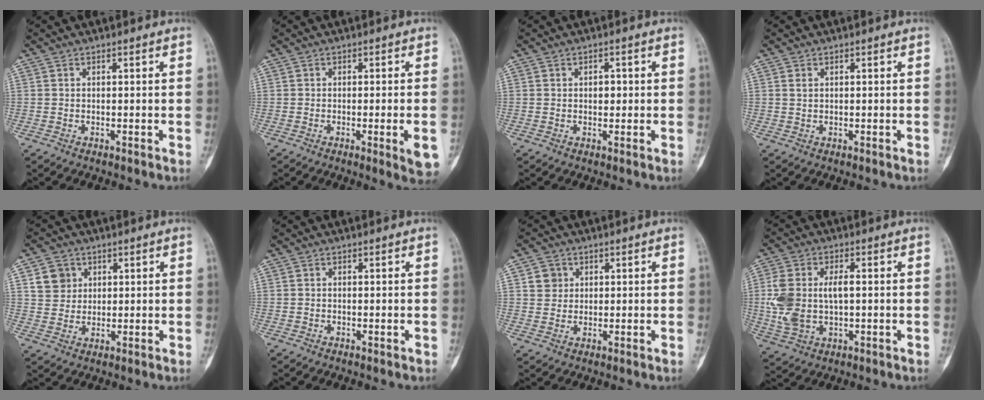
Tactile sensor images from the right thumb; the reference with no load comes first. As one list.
[{"total": 5.7, "force": [-1.8, 0.9, 5.3], "torque": [-0.067, -0.002, -0.020]}, {"total": 1.8, "force": [0.1, 1.0, 1.4], "torque": [-0.009, 0.002, -0.002]}, {"total": 0.7, "force": [0.2, 0.3, 0.6], "torque": [-0.012, 0.007, 0.007]}, {"total": 5.4, "force": [2.1, 4.8, 1.4], "torque": [-0.001, -0.006, 0.040]}, {"total": 0.0}, {"total": 3.5, "force": [1.2, 3.2, 0.7], "torque": [0.008, -0.003, 0.018]}, {"total": 10.6, "force": [0.0, 5.9, 8.8], "torque": [-0.194, 0.010, 0.008]}]